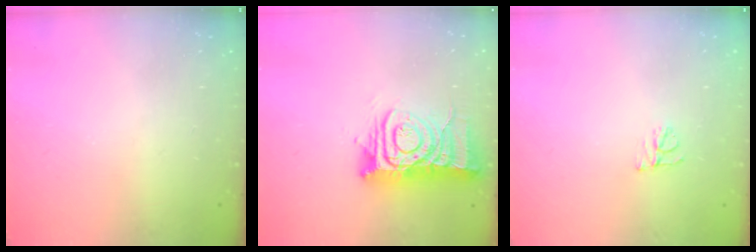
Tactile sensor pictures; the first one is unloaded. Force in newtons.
{"total": 12.8, "press": 12.8, "slide": 1.4}
{"total": 5.6, "press": 5.5, "slide": 0.6}